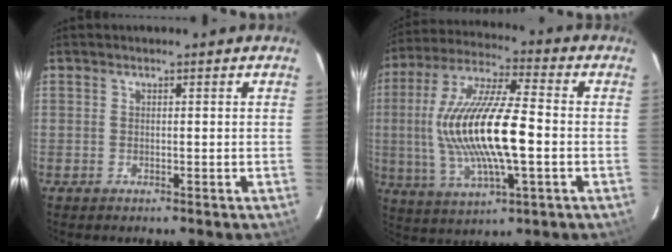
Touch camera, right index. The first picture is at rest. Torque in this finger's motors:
{"motor_torque": [1.46, -0.68, 1.05, 0.21]}